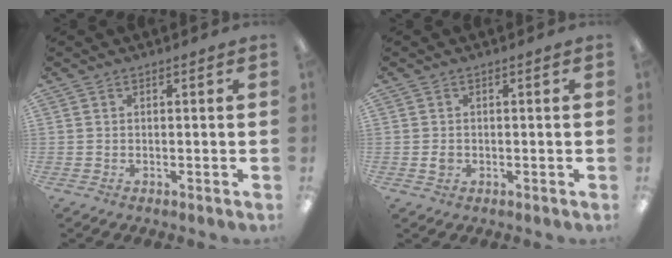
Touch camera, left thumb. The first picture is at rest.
{"total": 1.6, "force": [-0.1, 1.4, 0.8], "torque": [-0.015, 0.004, -0.001]}